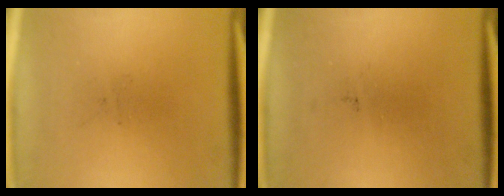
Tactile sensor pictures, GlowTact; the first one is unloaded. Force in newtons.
{"total": 0.0}